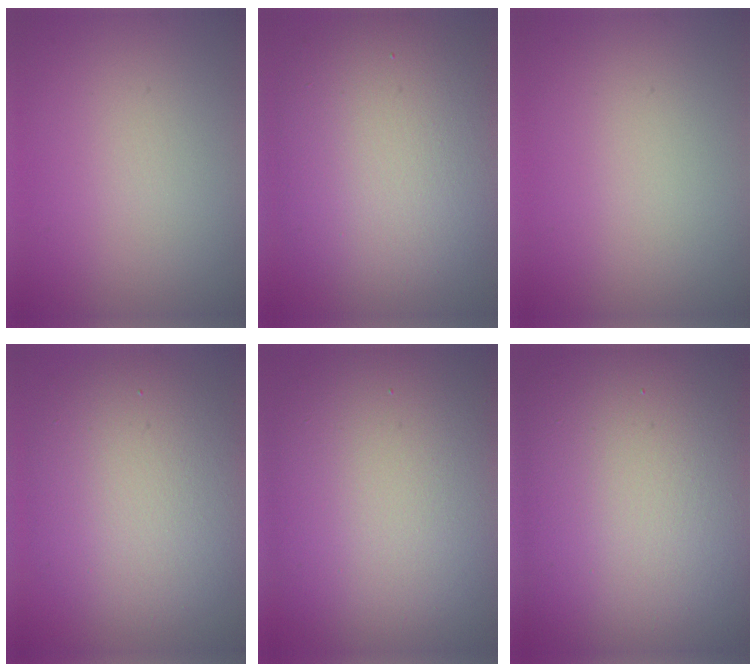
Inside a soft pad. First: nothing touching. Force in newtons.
{"total": 12.2, "press": 12.2, "slide": 0.3}
{"total": 0.0}
{"total": 9.4, "press": 9.4, "slide": 0.5}
{"total": 15.2, "press": 15.1, "slide": 1.1}
{"total": 20.2, "press": 20.1, "slide": 1.4}